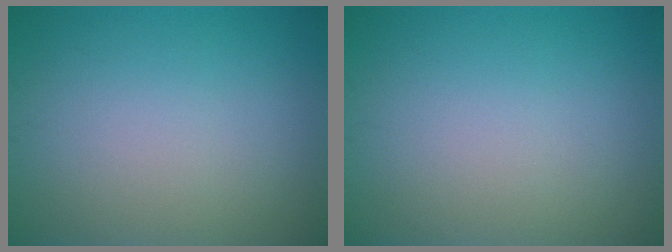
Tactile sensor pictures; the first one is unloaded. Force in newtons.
{"total": 0.0}